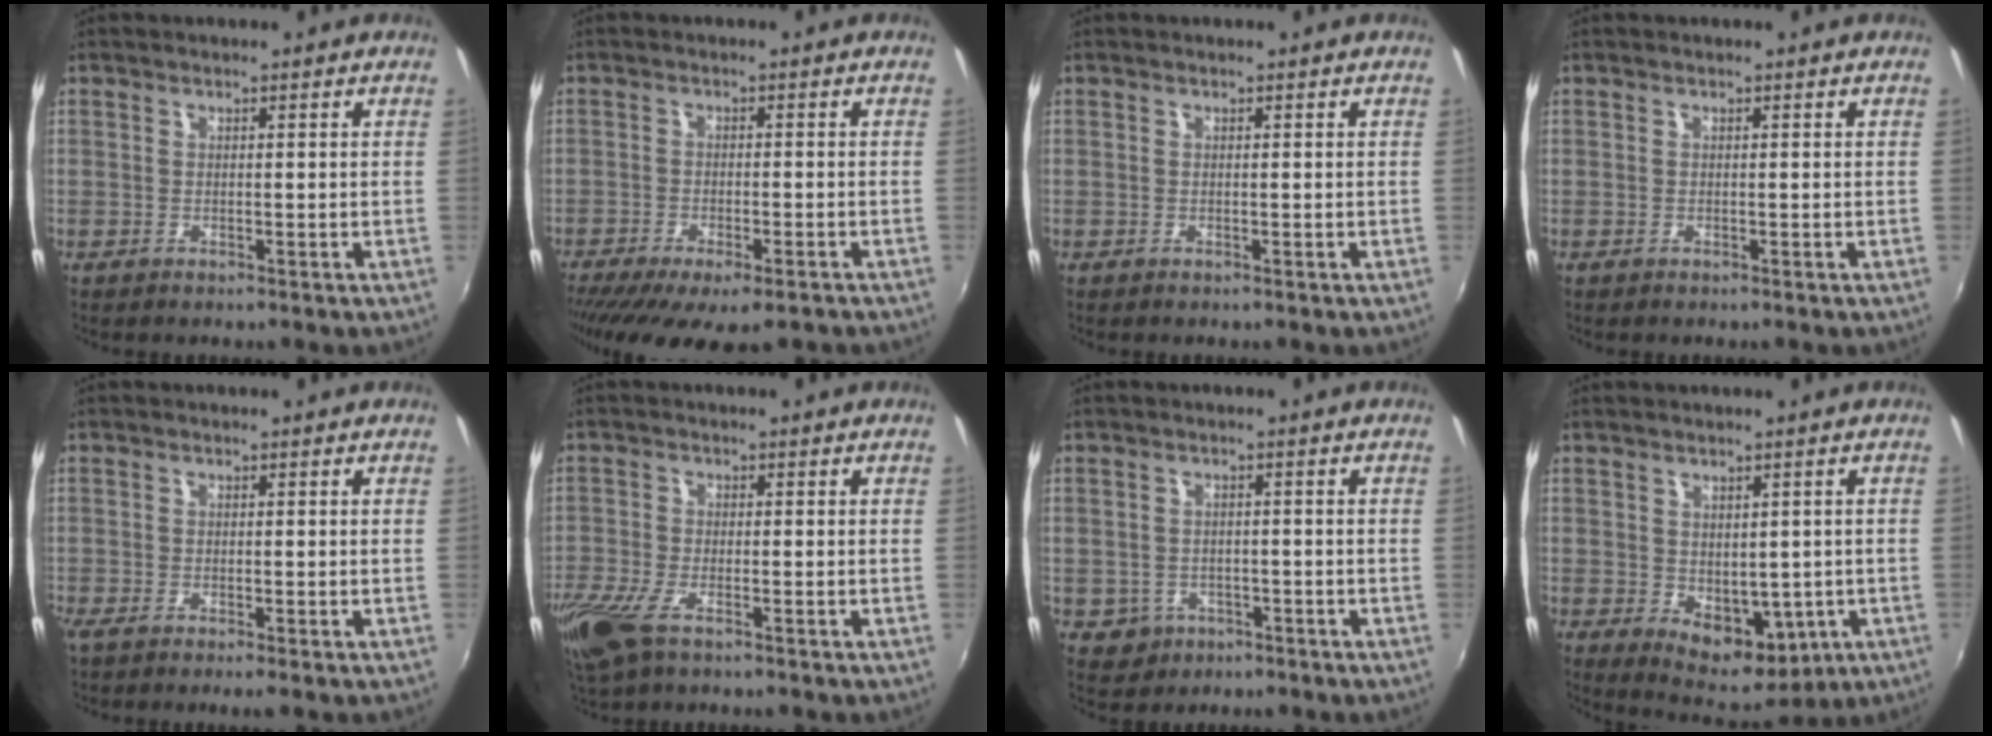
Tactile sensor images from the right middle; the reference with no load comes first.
{"total": 13.9, "force": [-10.3, 4.3, 8.4], "torque": [-0.175, -0.055, -0.154]}
{"total": 0.0}
{"total": 0.0}
{"total": 1.4, "force": [-1.0, -0.2, 0.9], "torque": [-0.021, -0.005, -0.022]}
{"total": 9.0, "force": [-5.5, 3.3, 6.3], "torque": [-0.155, -0.034, -0.107]}
{"total": 4.8, "force": [-1.9, 4.3, 1.2], "torque": [-0.037, 0.000, -0.021]}
{"total": 8.0, "force": [-1.2, 5.5, 5.6], "torque": [-0.089, -0.017, 0.001]}